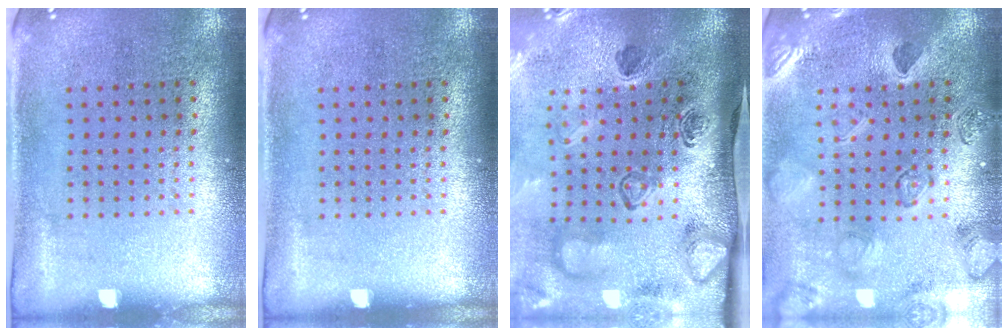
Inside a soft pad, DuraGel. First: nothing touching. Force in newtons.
{"total": 0.0}
{"total": 4.8, "press": 3.3, "slide": 3.5}
{"total": 2.5, "press": 2.4, "slide": 0.5}